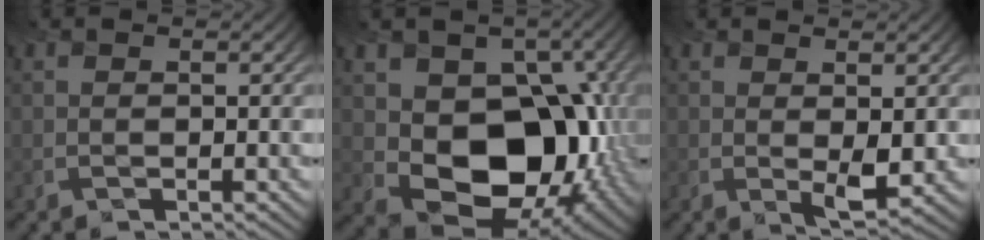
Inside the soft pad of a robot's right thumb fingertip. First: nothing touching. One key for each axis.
{"total": 13.7, "fx": -0.4, "fy": 10.1, "fz": 9.3, "tx": -0.139, "ty": -0.033, "tz": 0.000}
{"total": 2.9, "fx": 0.5, "fy": 1.0, "fz": 2.7, "tx": -0.050, "ty": -0.011, "tz": 0.015}